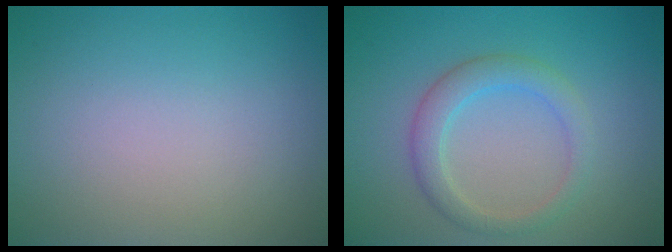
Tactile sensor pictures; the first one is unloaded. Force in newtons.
{"total": 2.9, "press": 2.9, "slide": 0.1}